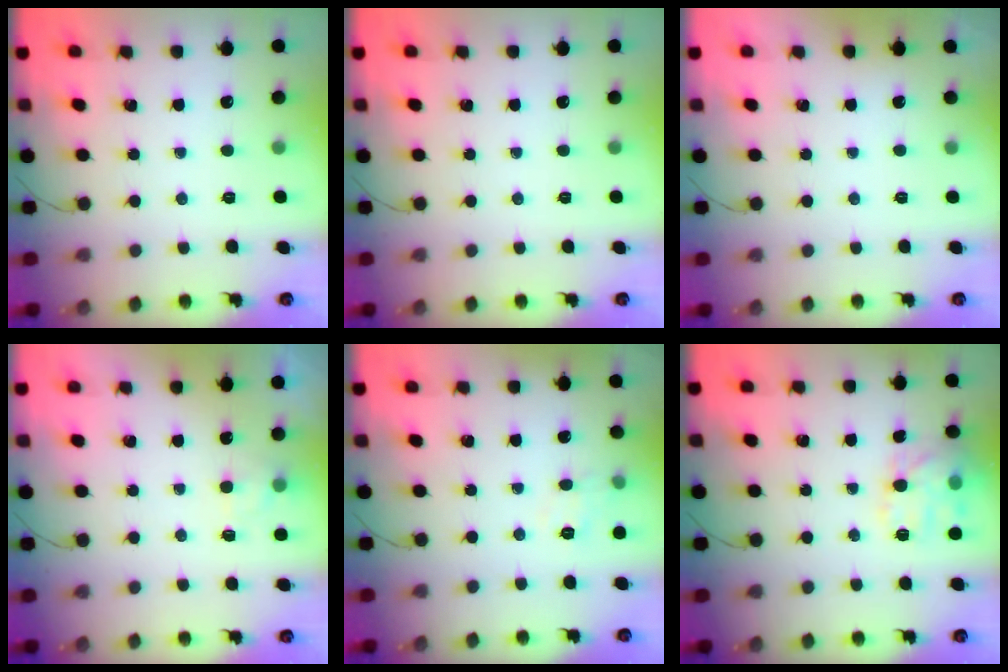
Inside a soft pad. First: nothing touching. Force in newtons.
{"total": 0.0}
{"total": 1.9, "press": 1.9, "slide": 0.3}
{"total": 2.7, "press": 2.3, "slide": 1.4}
{"total": 5.0, "press": 4.7, "slide": 1.6}
{"total": 13.9, "press": 13.9, "slide": 0.5}